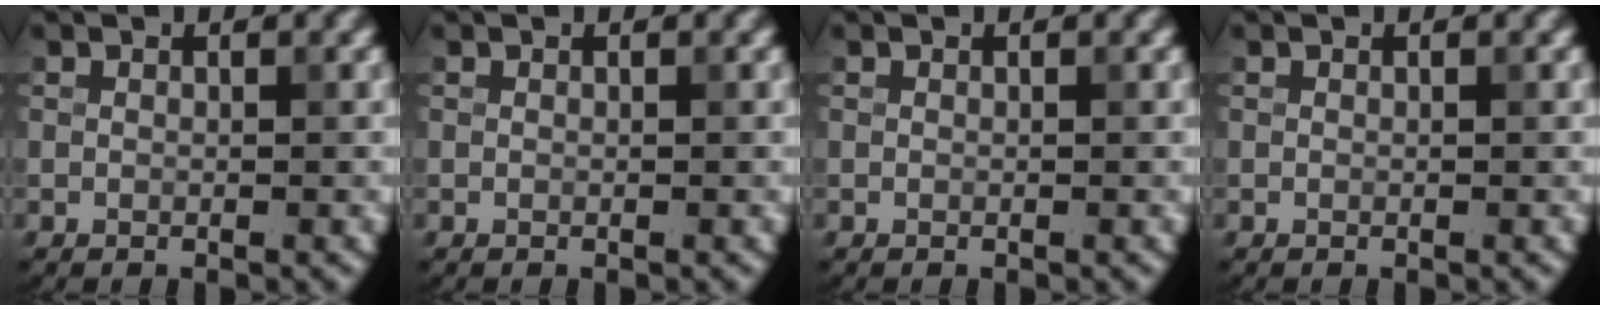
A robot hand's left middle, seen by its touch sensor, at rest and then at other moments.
{"total": 0.0}
{"total": 0.0}
{"total": 0.0}